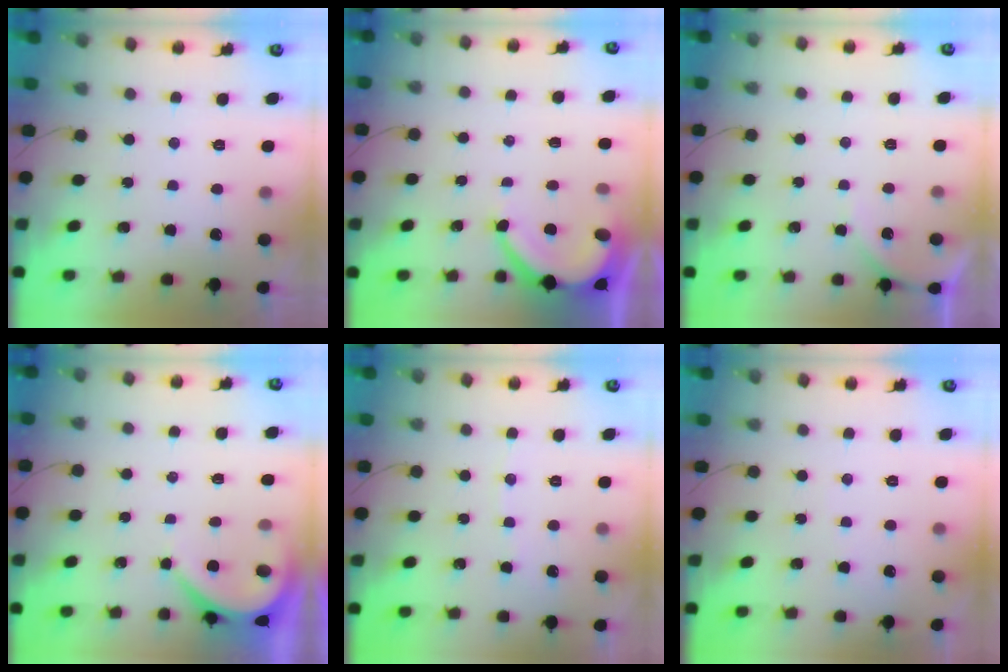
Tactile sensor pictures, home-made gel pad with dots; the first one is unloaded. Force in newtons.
{"total": 6.8, "press": 6.8, "slide": 0.9}
{"total": 4.5, "press": 4.5, "slide": 0.7}
{"total": 3.9, "press": 3.9, "slide": 0.5}
{"total": 4.4, "press": 4.4, "slide": 0.4}
{"total": 2.7, "press": 2.7, "slide": 0.3}